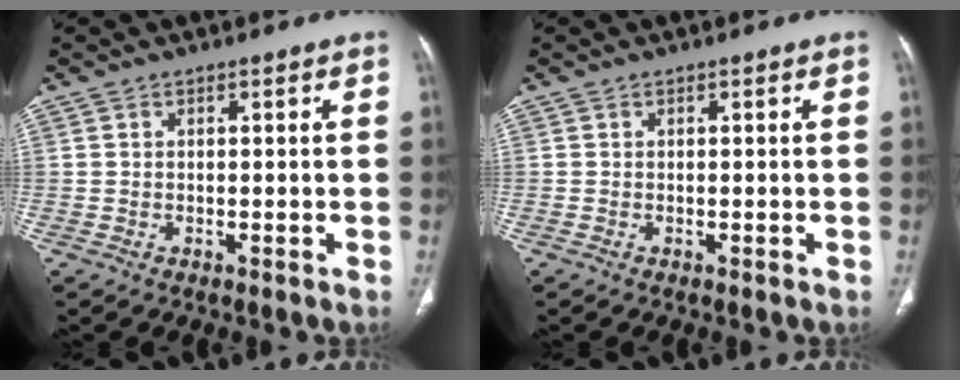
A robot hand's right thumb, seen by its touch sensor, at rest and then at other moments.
{"total": 0.0}